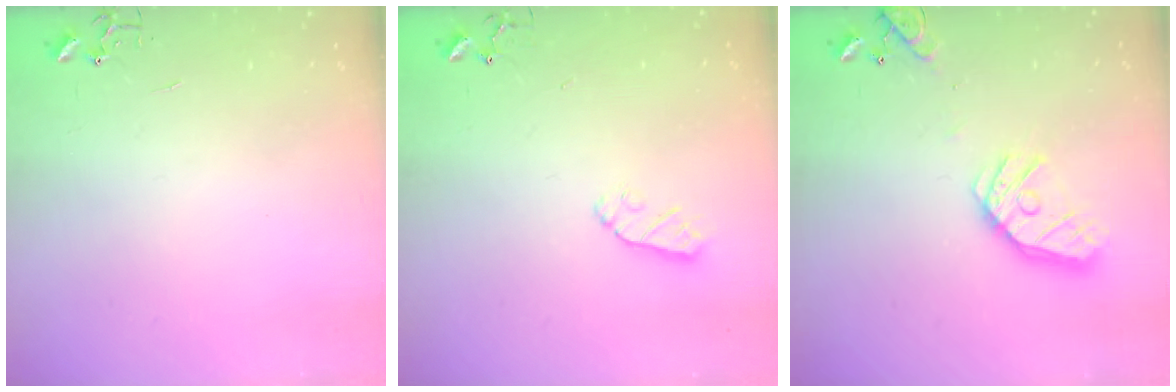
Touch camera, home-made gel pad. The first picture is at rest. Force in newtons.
{"total": 5.0, "press": 5.0, "slide": 0.5}
{"total": 15.8, "press": 15.5, "slide": 2.5}